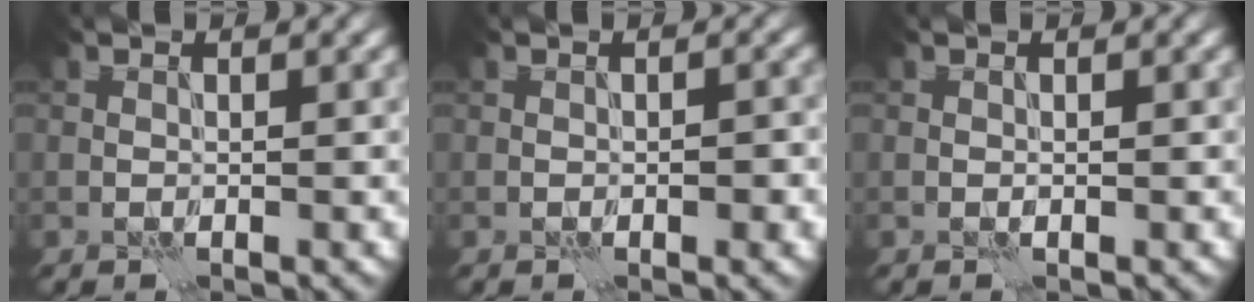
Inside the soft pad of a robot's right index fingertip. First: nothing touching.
{"total": 1.4, "force": [-0.4, 0.4, 1.3], "torque": [-0.020, 0.003, -0.007]}
{"total": 0.0}